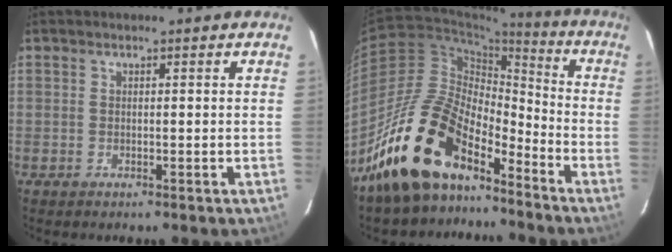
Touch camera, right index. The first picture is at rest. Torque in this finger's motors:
{"motor_torque": [0.92, -0.81, 1.05, 0.21]}